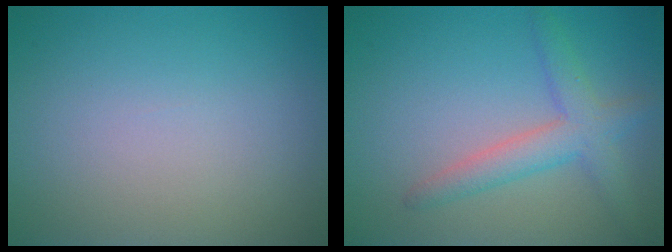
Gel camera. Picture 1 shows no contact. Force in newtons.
{"total": 3.5, "press": 3.5, "slide": 0.2}